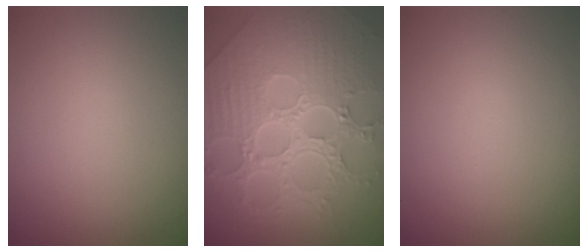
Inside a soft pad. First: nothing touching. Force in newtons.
{"total": 9.2, "press": 6.8, "slide": 6.2}
{"total": 0.0}